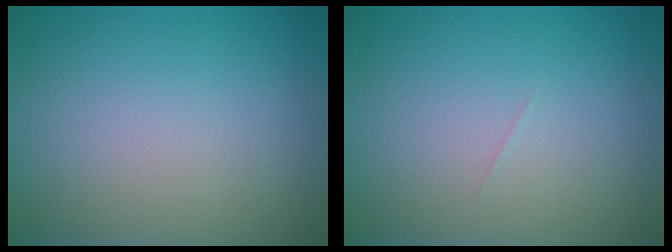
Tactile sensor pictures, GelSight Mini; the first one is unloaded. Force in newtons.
{"total": 0.0}